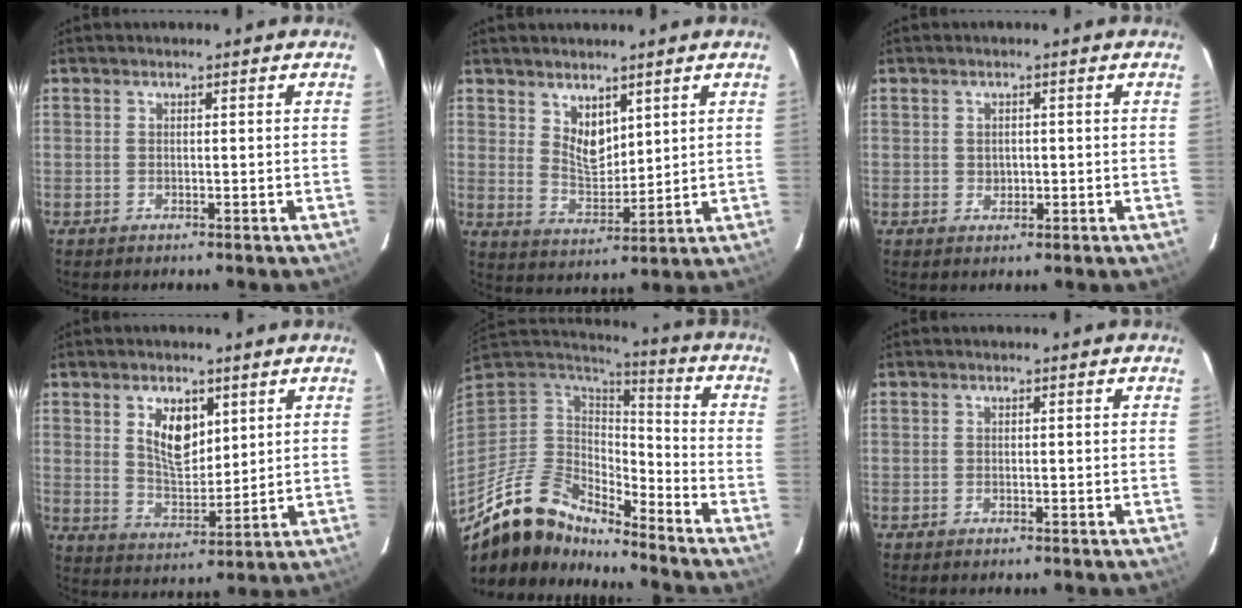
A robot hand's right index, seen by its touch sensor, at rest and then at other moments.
{"total": 6.1, "force": [3.8, 3.3, 3.4], "torque": [-0.050, -0.002, 0.076]}
{"total": 1.8, "force": [-0.1, 1.6, 0.8], "torque": [-0.012, 0.003, 0.000]}
{"total": 8.5, "force": [3.5, 4.7, 6.2], "torque": [-0.107, 0.002, 0.072]}
{"total": 15.7, "force": [-12.8, 6.3, 6.6], "torque": [-0.139, -0.006, -0.244]}
{"total": 0.6, "force": [-0.5, 0.2, 0.2], "torque": [-0.006, -0.001, -0.011]}